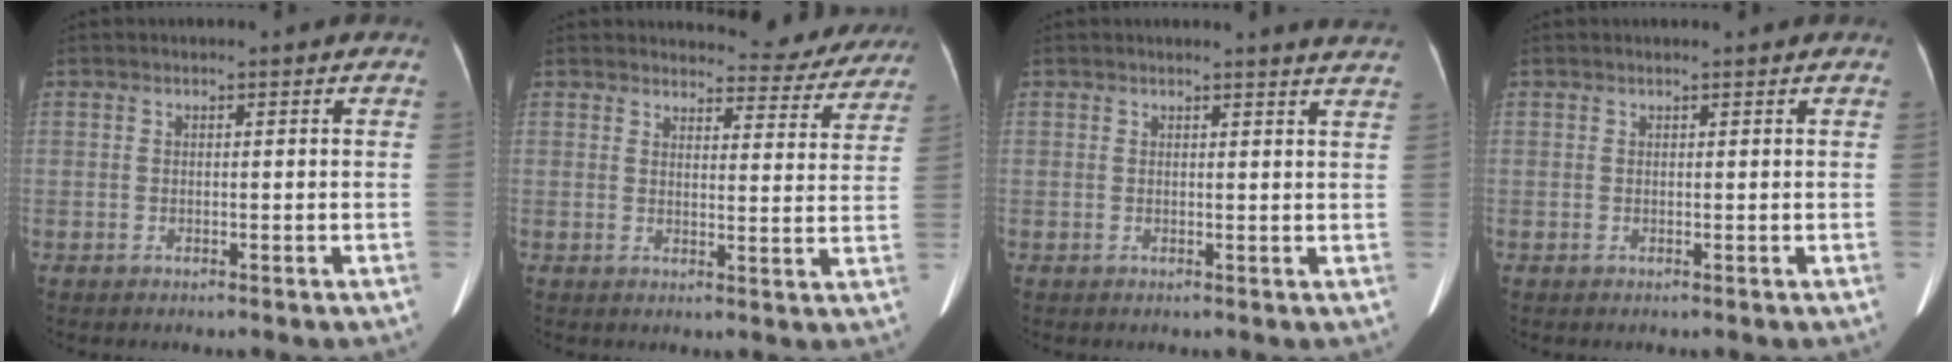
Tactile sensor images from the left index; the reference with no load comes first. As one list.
[{"total": 11.2, "force": [10.7, 2.8, 1.3], "torque": [0.013, -0.028, 0.106]}, {"total": 5.2, "force": [5.0, -0.4, 1.4], "torque": [-0.015, -0.012, 0.032]}, {"total": 0.8, "force": [0.7, 0.0, 0.3], "torque": [-0.010, 0.008, 0.013]}]